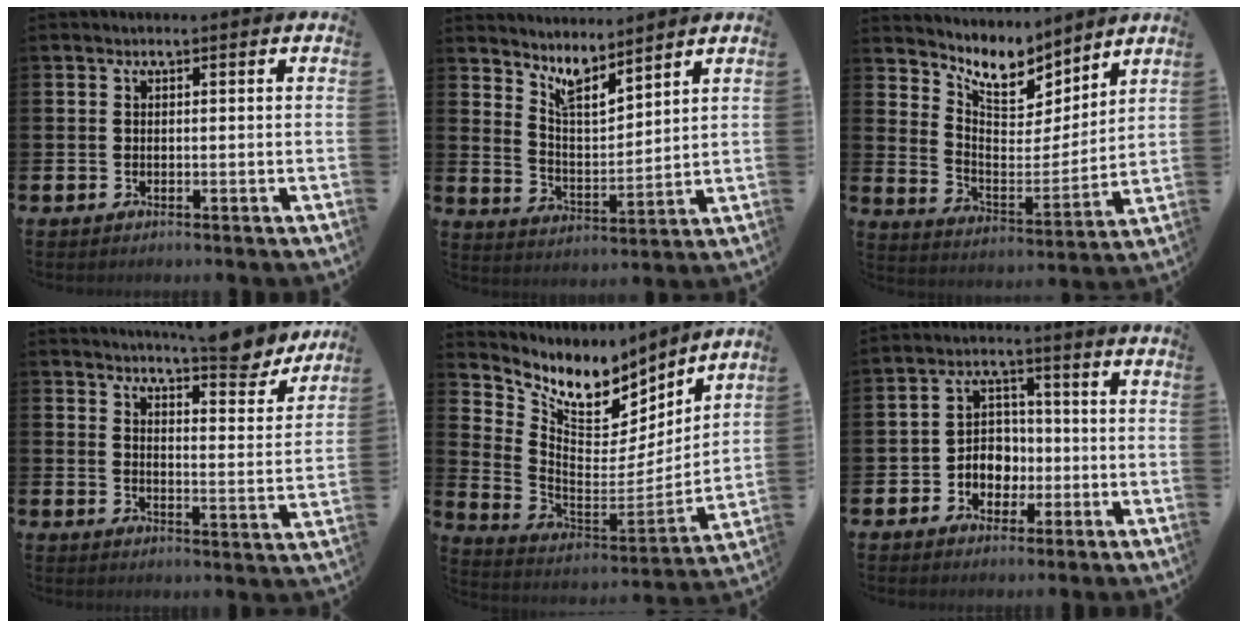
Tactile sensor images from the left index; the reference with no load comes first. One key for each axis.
{"total": 6.5, "fx": 6.2, "fy": 0.8, "fz": 1.9, "tx": -0.053, "ty": -0.042, "tz": 0.109}
{"total": 9.4, "fx": 8.7, "fy": 3.0, "fz": 1.8, "tx": -0.066, "ty": -0.066, "tz": 0.158}
{"total": 7.7, "fx": 7.4, "fy": 0.7, "fz": 2.1, "tx": -0.034, "ty": -0.053, "tz": 0.126}
{"total": 9.1, "fx": 7.3, "fy": 4.4, "fz": 3.3, "tx": -0.102, "ty": -0.048, "tz": 0.128}
{"total": 4.5, "fx": -1.1, "fy": 4.1, "fz": 1.6, "tx": -0.042, "ty": 0.009, "tz": -0.028}